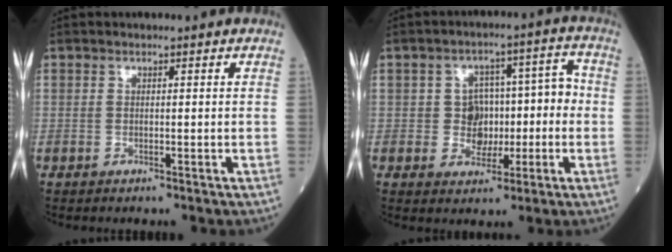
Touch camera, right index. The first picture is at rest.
{"total": 7.3, "force": [-1.3, 6.0, 3.9], "torque": [-0.040, 0.042, -0.013]}